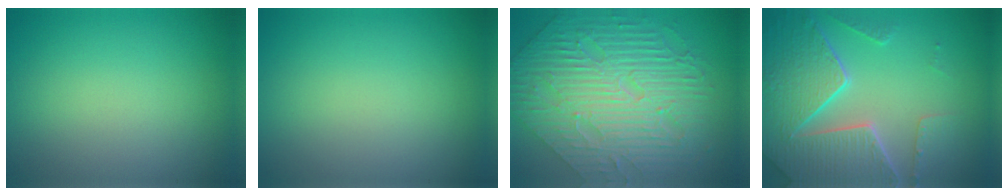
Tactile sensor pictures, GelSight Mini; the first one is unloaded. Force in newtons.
{"total": 0.0}
{"total": 10.7, "press": 7.2, "slide": 8.0}
{"total": 8.2, "press": 6.1, "slide": 5.5}